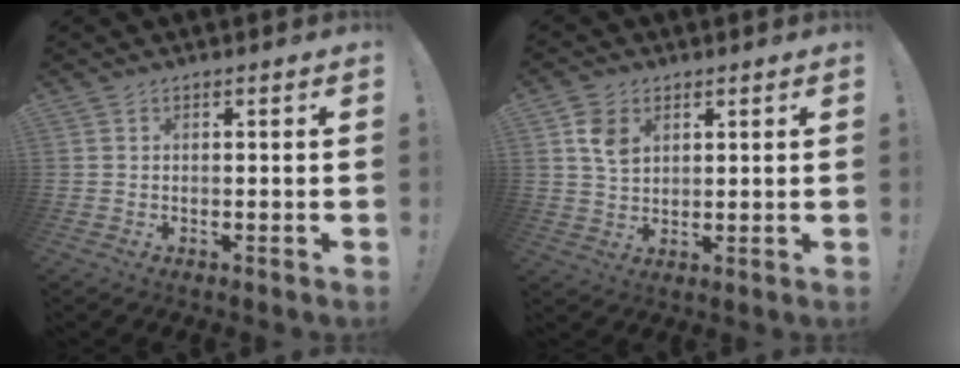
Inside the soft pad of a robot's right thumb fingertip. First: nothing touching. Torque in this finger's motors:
{"motor_torque": [-0.16, -0.09, -0.10, 0.28, 0.05]}